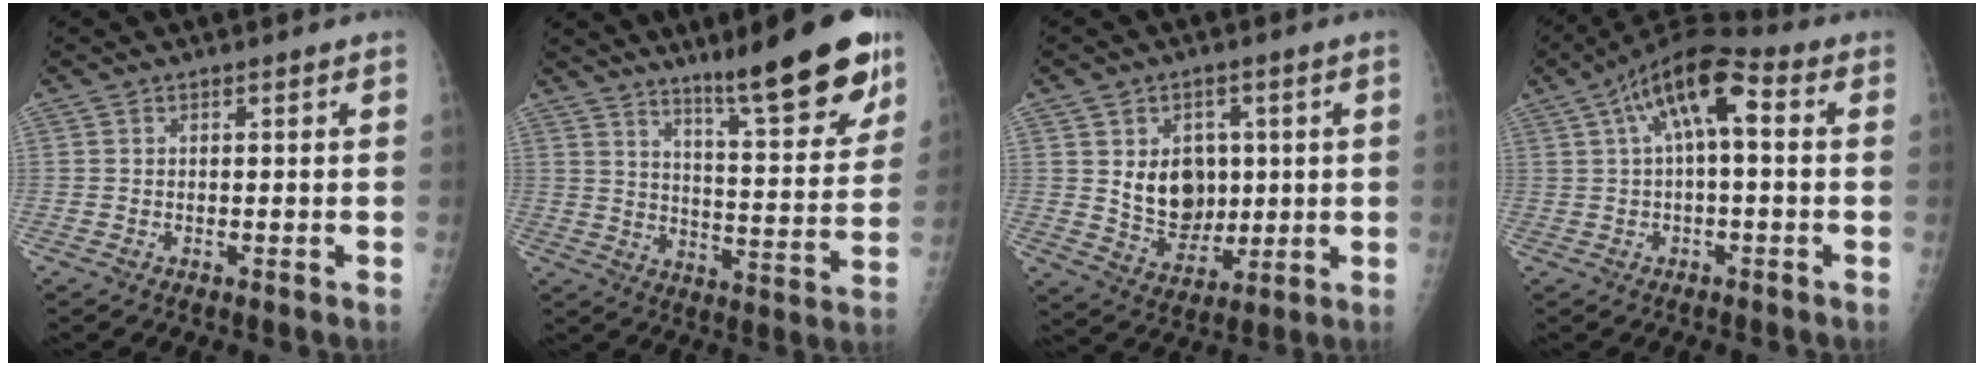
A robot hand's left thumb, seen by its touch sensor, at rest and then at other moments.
{"total": 18.0, "force": [12.1, 2.9, 13.0], "torque": [-0.146, -0.070, 0.184]}
{"total": 10.7, "force": [1.5, 8.4, 6.4], "torque": [-0.053, -0.013, 0.039]}
{"total": 11.3, "force": [2.6, 4.6, 10.0], "torque": [-0.168, 0.040, 0.035]}